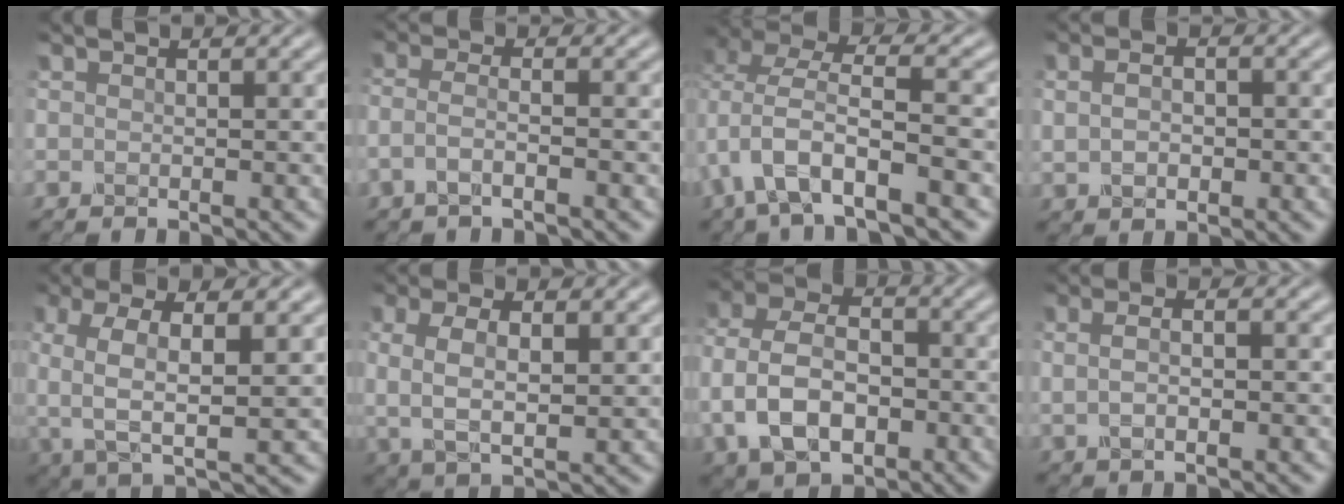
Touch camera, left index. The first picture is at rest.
{"total": 2.3, "force": [-1.2, 0.7, 1.9], "torque": [-0.036, -0.002, -0.035]}
{"total": 7.6, "force": [-2.1, 3.2, 6.5], "torque": [-0.126, 0.010, -0.044]}
{"total": 3.5, "force": [0.4, 2.2, 2.6], "torque": [-0.044, 0.007, 0.009]}
{"total": 5.8, "force": [0.2, 2.1, 5.4], "torque": [-0.114, -0.002, -0.001]}
{"total": 4.8, "force": [0.6, 2.0, 4.3], "torque": [-0.086, -0.002, 0.011]}
{"total": 8.1, "force": [-1.9, 5.6, 5.6], "torque": [-0.121, 0.001, -0.048]}
{"total": 3.8, "force": [0.7, 1.8, 3.3], "torque": [-0.047, 0.007, 0.005]}